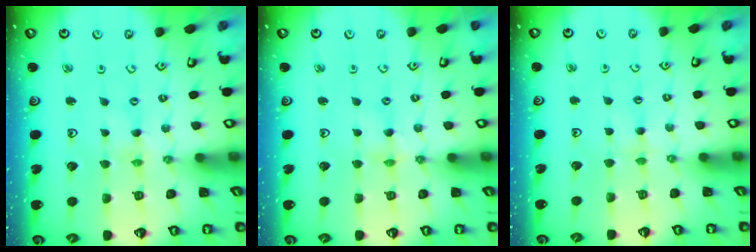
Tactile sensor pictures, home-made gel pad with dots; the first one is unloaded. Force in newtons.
{"total": 1.5, "press": 1.4, "slide": 0.3}
{"total": 1.9, "press": 1.9, "slide": 0.4}